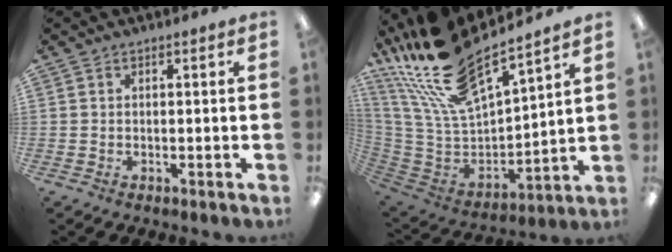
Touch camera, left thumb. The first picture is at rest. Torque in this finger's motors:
{"motor_torque": [0.36, 0.16, 1.42, -1.35, 0.27]}